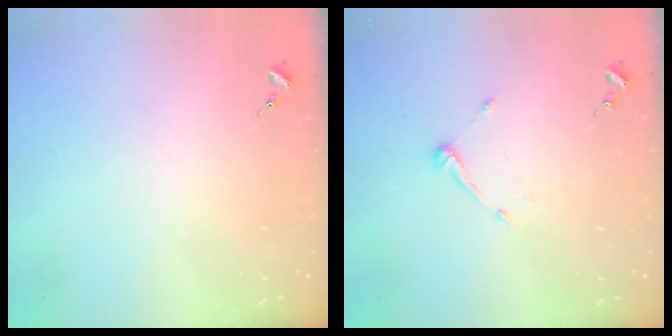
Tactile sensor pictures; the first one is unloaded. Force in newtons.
{"total": 6.6, "press": 6.6, "slide": 0.5}